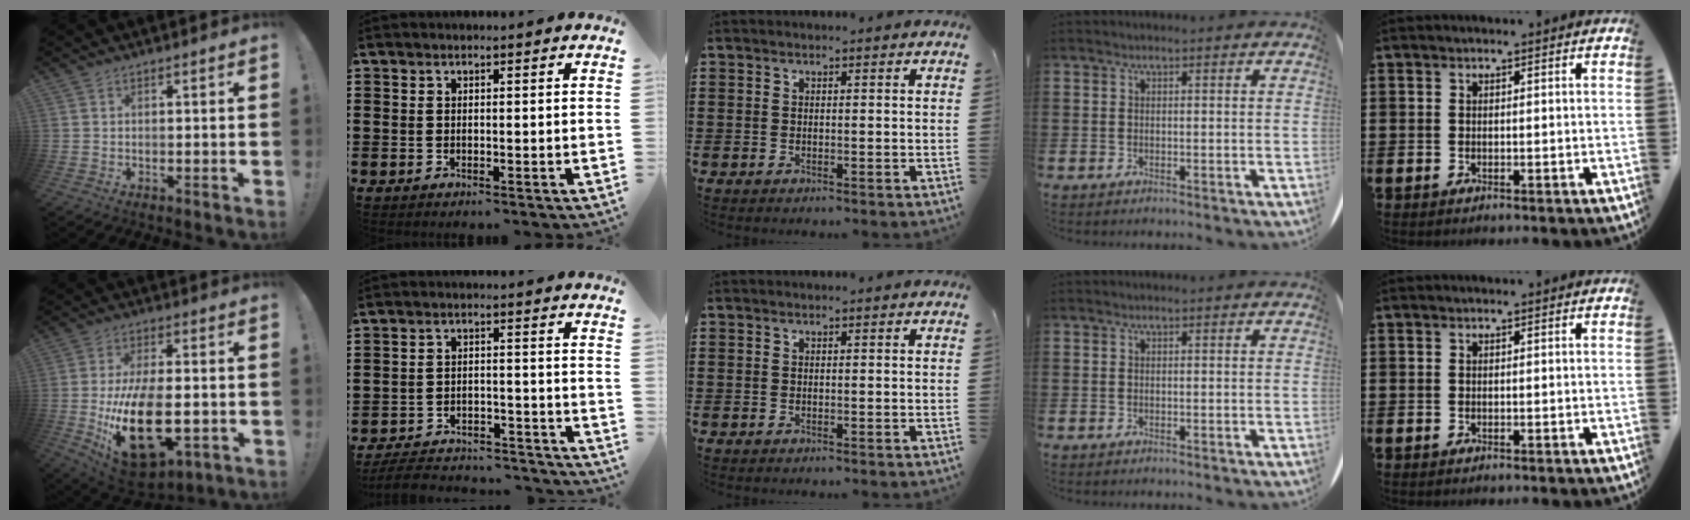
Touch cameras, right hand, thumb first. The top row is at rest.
{"thumb": {"total": 23.3, "force": [-4.3, 12.1, 19.5], "torque": [-0.350, -0.005, -0.059]}, "index": {"total": 5.7, "force": [-5.5, 0.7, 1.4], "torque": [-0.033, 0.005, -0.110]}}